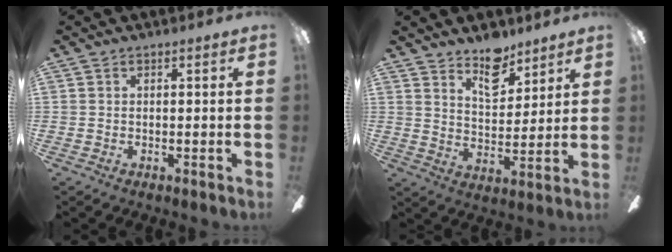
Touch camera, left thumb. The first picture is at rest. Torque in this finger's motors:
{"motor_torque": [-0.14, -0.11, -0.10, 0.00, 0.09]}